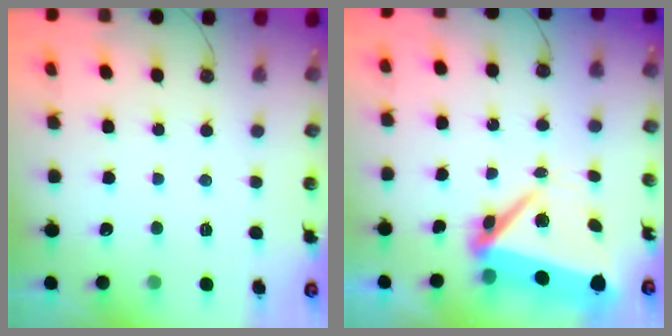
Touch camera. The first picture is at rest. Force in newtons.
{"total": 10.2, "press": 10.1, "slide": 1.0}